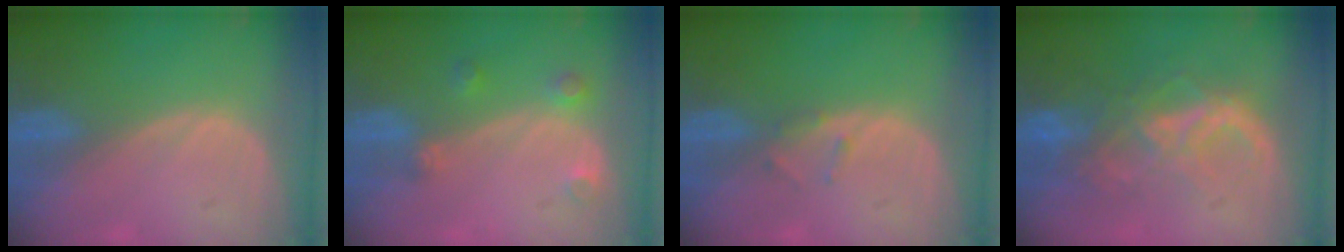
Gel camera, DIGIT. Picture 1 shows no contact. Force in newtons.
{"total": 2.9, "press": 2.8, "slide": 0.8}
{"total": 1.3, "press": 1.3, "slide": 0.4}
{"total": 8.9, "press": 7.6, "slide": 4.6}